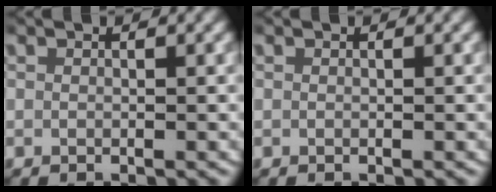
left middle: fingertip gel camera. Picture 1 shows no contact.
{"total": 0.0}